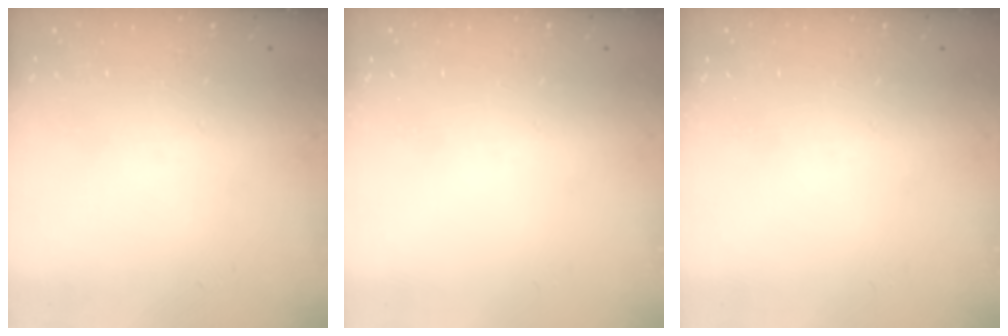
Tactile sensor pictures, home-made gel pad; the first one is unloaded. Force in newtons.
{"total": 0.0}
{"total": 0.0}